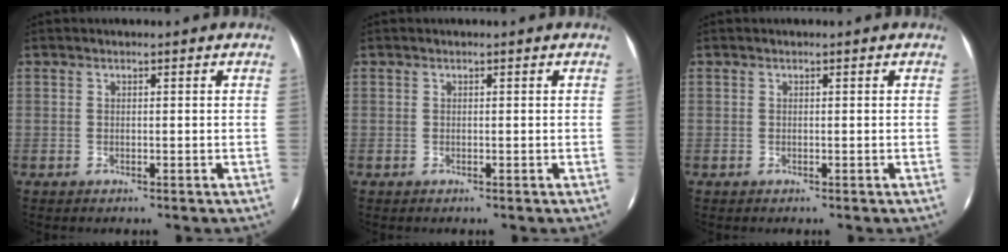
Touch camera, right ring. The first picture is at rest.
{"total": 0.0}
{"total": 0.0}